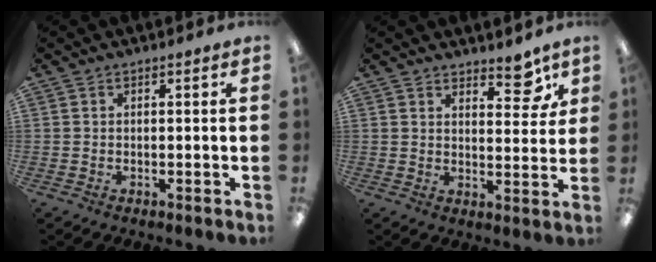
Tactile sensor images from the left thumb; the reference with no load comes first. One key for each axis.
{"total": 6.7, "fx": 5.4, "fy": 2.7, "fz": 3.0, "tx": -0.016, "ty": -0.039, "tz": 0.089}